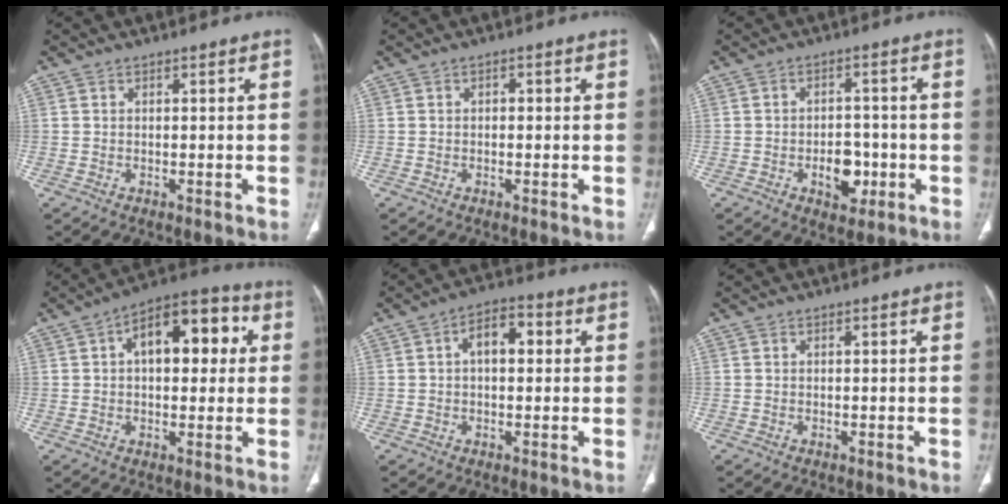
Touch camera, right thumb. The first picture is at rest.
{"total": 1.1, "force": [0.1, 0.7, 0.8], "torque": [-0.008, 0.004, -0.002]}
{"total": 7.0, "force": [-2.2, 4.6, 4.8], "torque": [-0.042, 0.015, -0.026]}
{"total": 14.9, "force": [3.4, 8.1, 12.0], "torque": [-0.140, 0.030, 0.045]}
{"total": 6.8, "force": [1.2, 3.9, 5.5], "torque": [-0.077, 0.023, 0.011]}
{"total": 0.0}